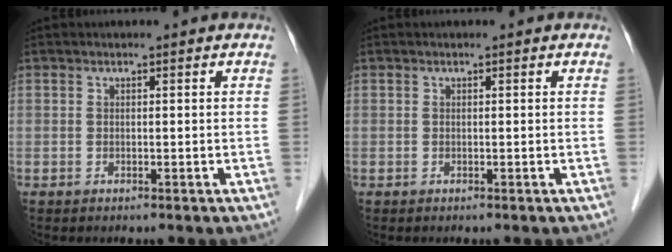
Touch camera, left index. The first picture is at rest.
{"total": 0.0}